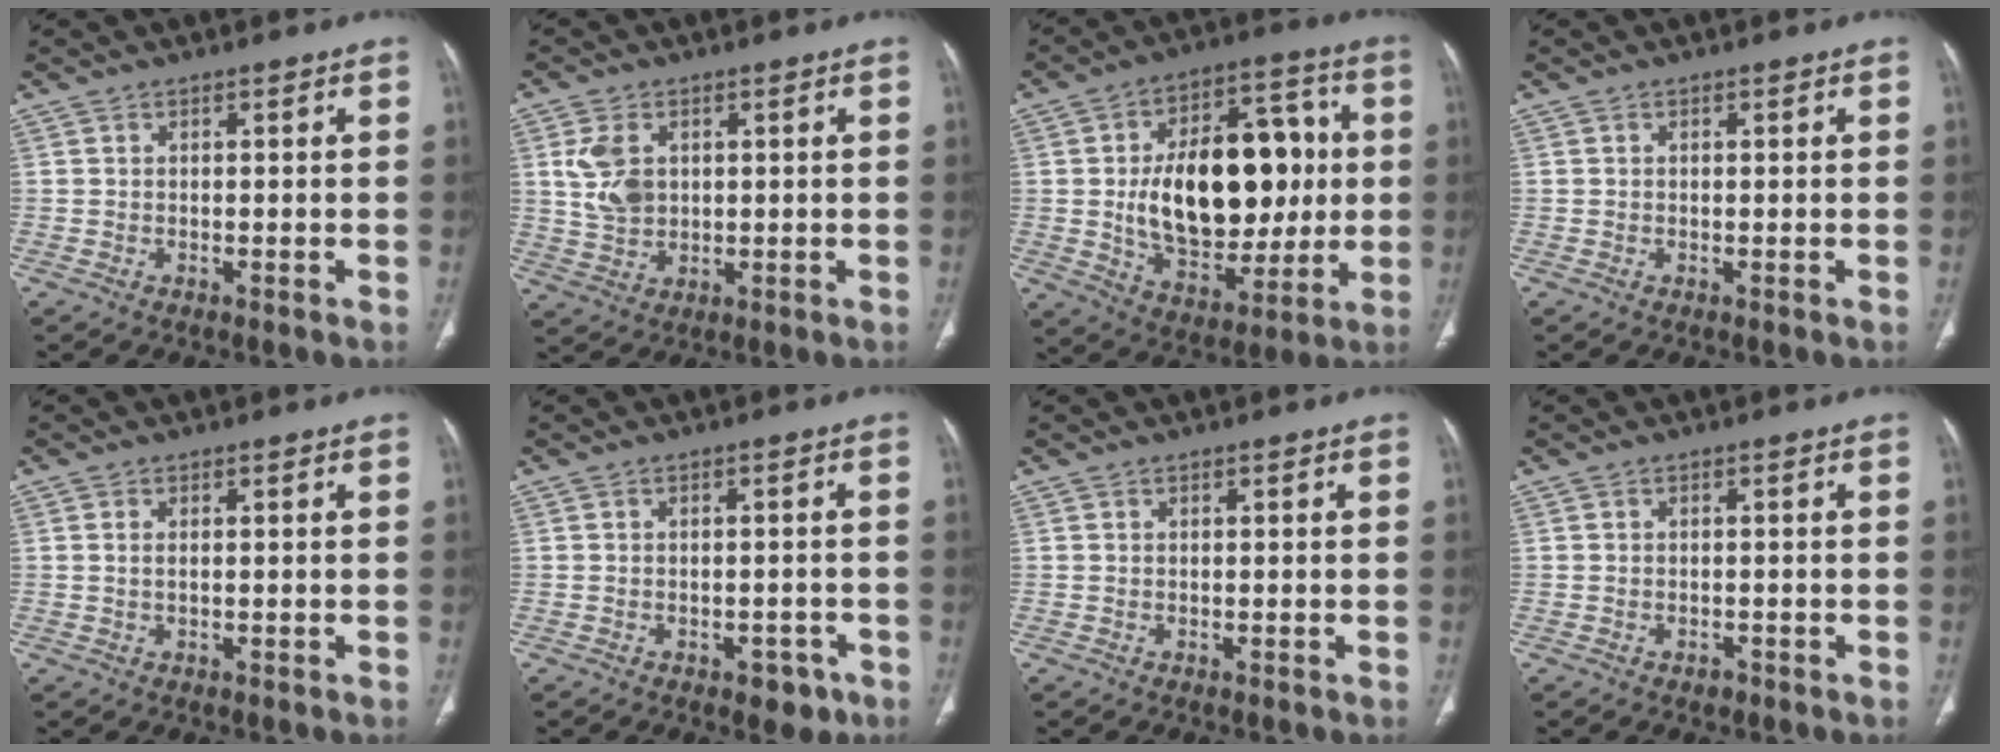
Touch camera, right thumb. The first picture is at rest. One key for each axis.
{"total": 6.9, "fx": 1.7, "fy": 4.9, "fz": 4.6, "tx": -0.083, "ty": -0.003, "tz": 0.042}
{"total": 25.5, "fx": 1.0, "fy": 15.1, "fz": 20.5, "tx": -0.280, "ty": 0.011, "tz": 0.029}
{"total": 0.0}
{"total": 0.9, "fx": 0.2, "fy": 0.3, "fz": 0.8, "tx": -0.022, "ty": 0.000, "tz": 0.005}
{"total": 4.0, "fx": -2.2, "fy": 2.4, "fz": 2.3, "tx": -0.011, "ty": 0.012, "tz": -0.022}
{"total": 0.0}
{"total": 1.2, "fx": -0.7, "fy": 0.8, "fz": 0.5, "tx": -0.006, "ty": 0.002, "tz": -0.010}